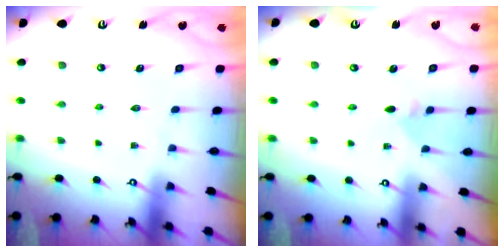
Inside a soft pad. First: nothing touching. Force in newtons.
{"total": 2.2, "press": 2.1, "slide": 0.6}